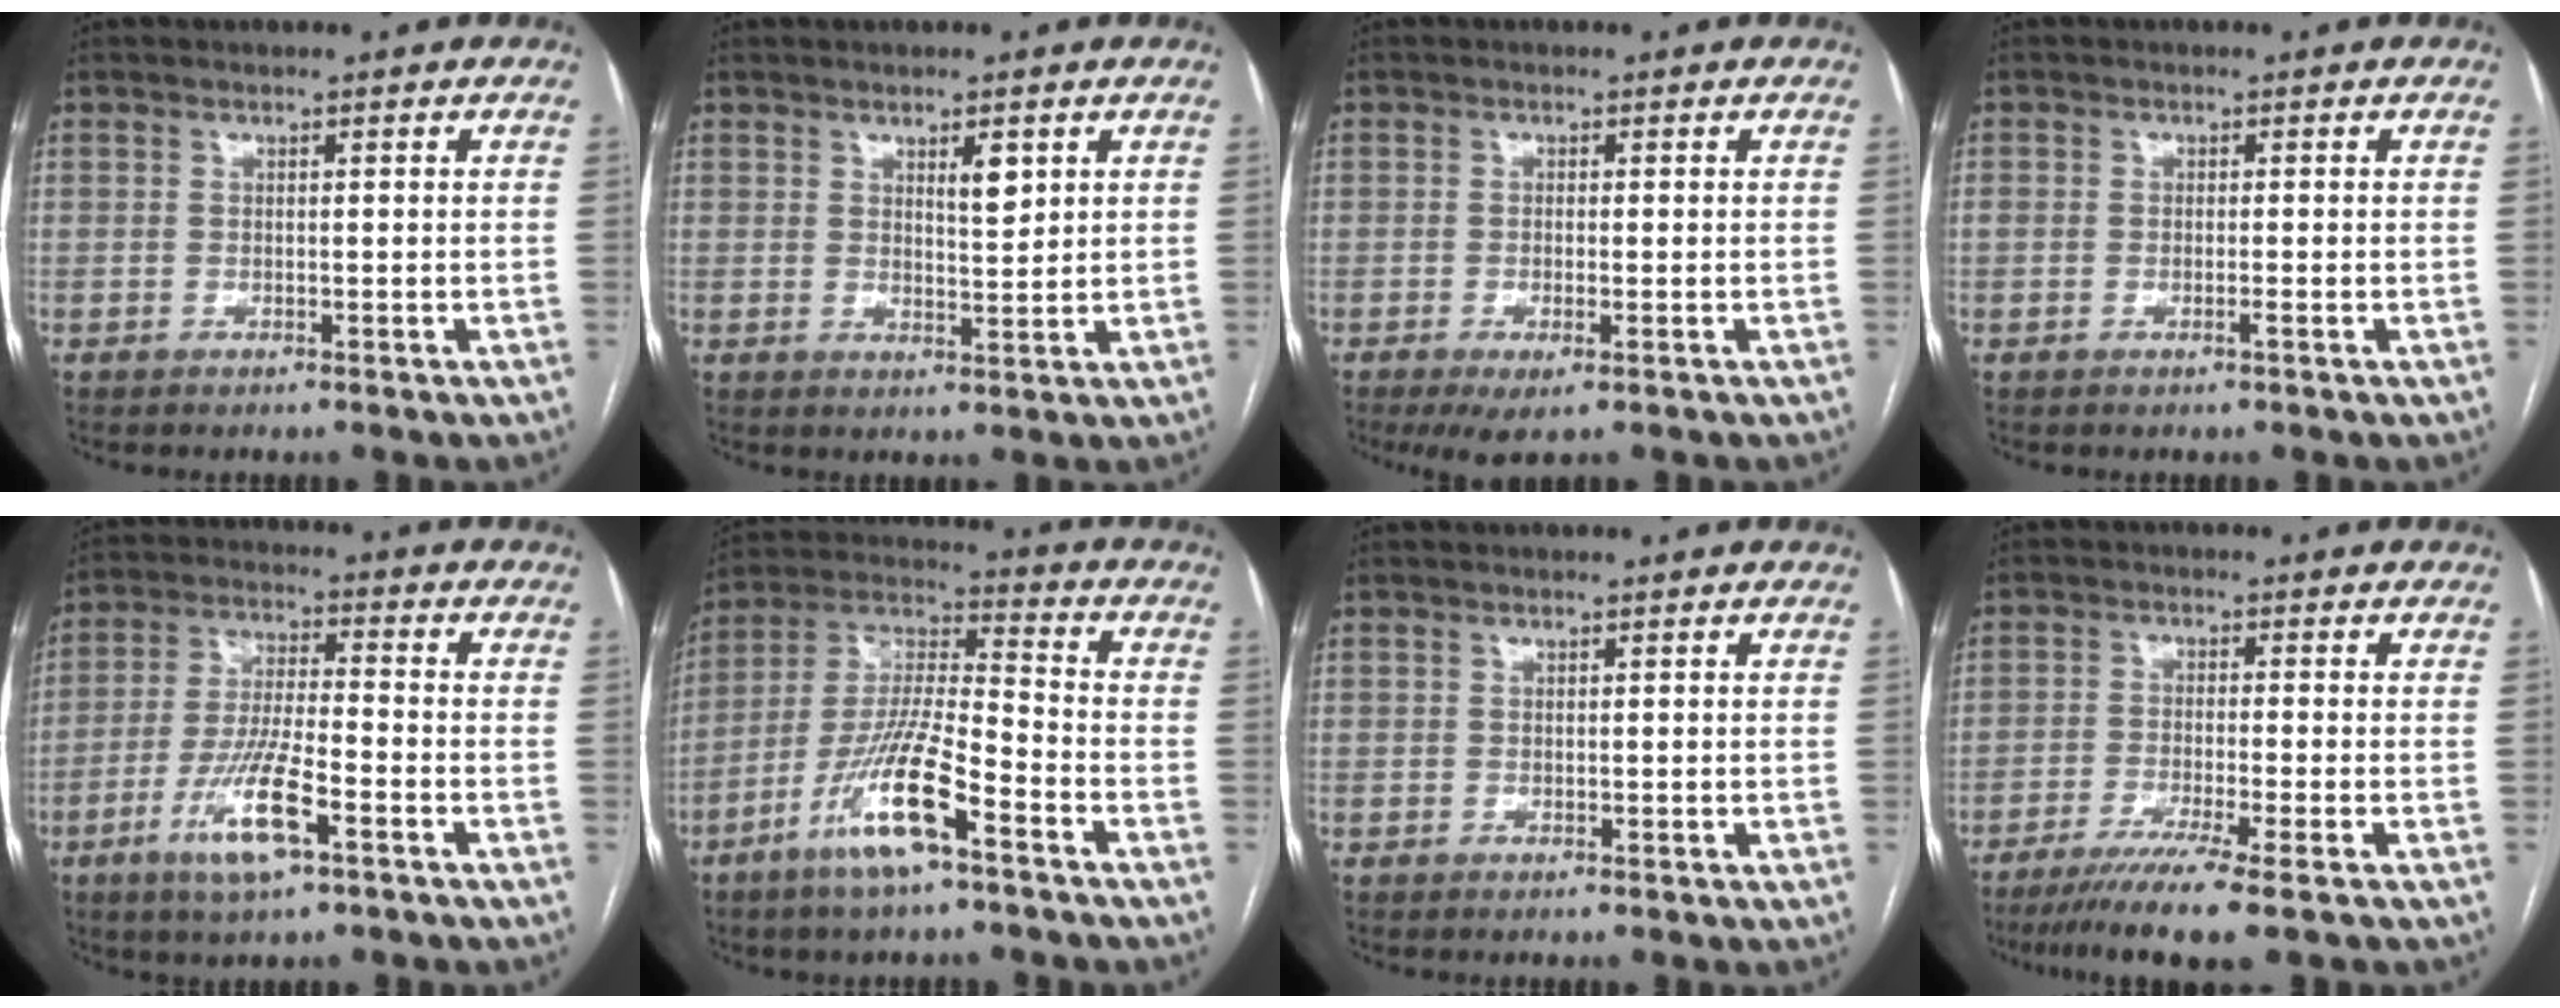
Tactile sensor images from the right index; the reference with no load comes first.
{"total": 3.2, "force": [1.6, 0.8, 2.7], "torque": [-0.045, -0.005, 0.028]}
{"total": 3.1, "force": [-1.5, 0.7, 2.5], "torque": [-0.045, -0.008, -0.022]}
{"total": 1.2, "force": [-0.5, 0.3, 1.0], "torque": [-0.021, 0.001, -0.008]}
{"total": 10.7, "force": [-5.2, 1.9, 9.2], "torque": [-0.184, -0.011, -0.095]}
{"total": 13.7, "force": [-7.3, 2.0, 11.5], "torque": [-0.232, -0.010, -0.140]}
{"total": 0.0}
{"total": 8.4, "force": [-6.1, -1.0, 5.7], "torque": [-0.087, -0.023, -0.100]}